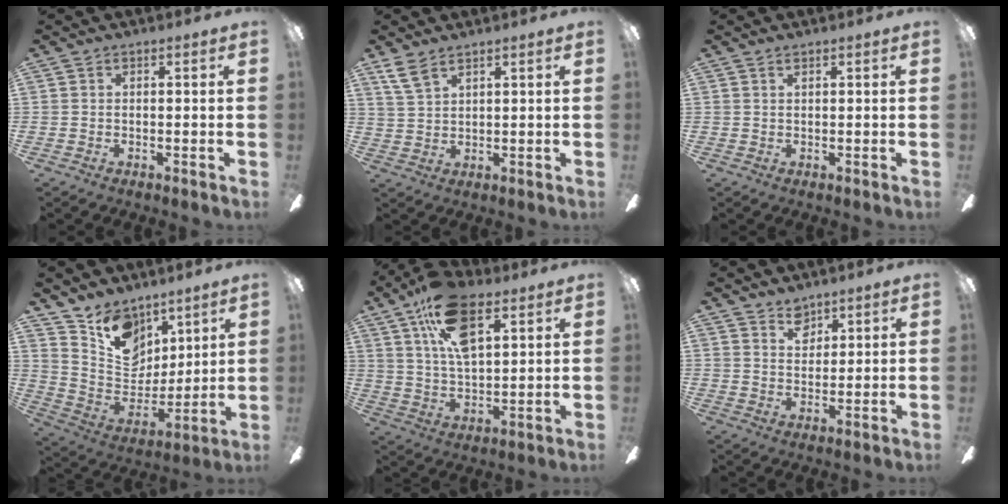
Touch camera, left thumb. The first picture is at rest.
{"total": 4.8, "force": [3.6, 1.7, 2.7], "torque": [-0.062, -0.009, 0.070]}
{"total": 0.7, "force": [0.5, 0.3, 0.5], "torque": [-0.011, 0.003, 0.008]}
{"total": 14.4, "force": [9.1, 9.9, 4.9], "torque": [-0.091, -0.058, 0.182]}
{"total": 16.2, "force": [8.6, 8.0, 11.2], "torque": [-0.193, -0.014, 0.153]}
{"total": 4.9, "force": [3.6, 2.9, 1.5], "torque": [-0.008, -0.019, 0.063]}